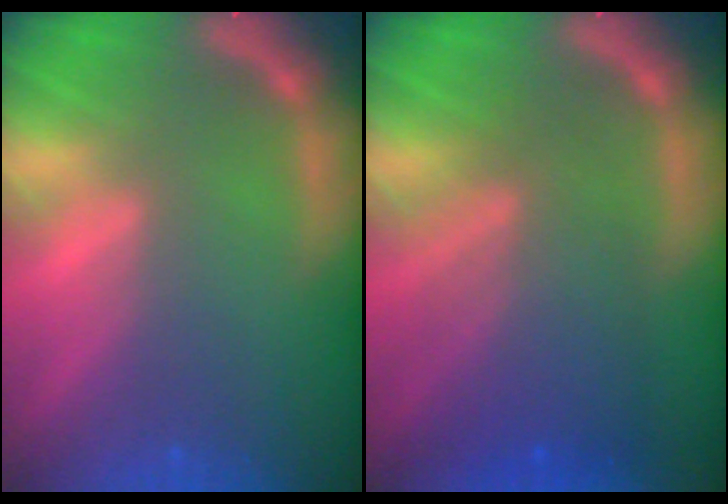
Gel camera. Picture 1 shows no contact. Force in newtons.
{"total": 7.1}